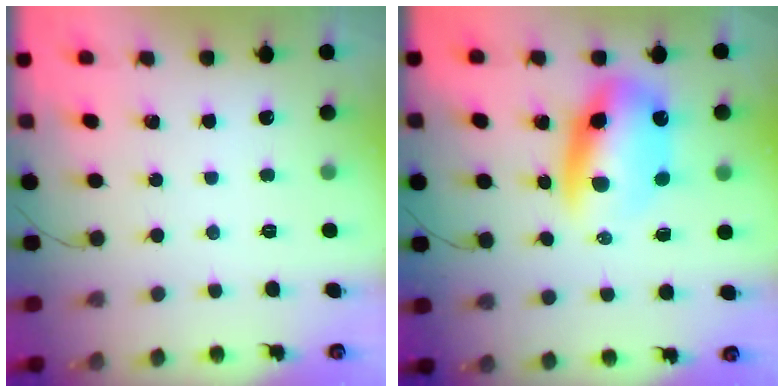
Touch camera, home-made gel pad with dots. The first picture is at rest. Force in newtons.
{"total": 11.8, "press": 11.5, "slide": 2.8}